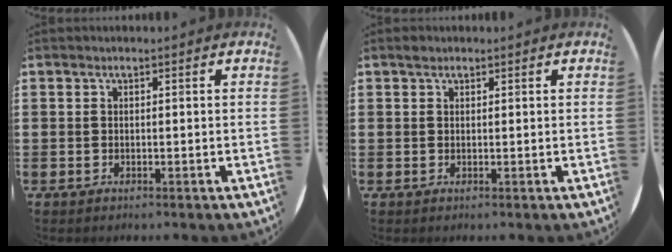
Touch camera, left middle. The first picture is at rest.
{"total": 0.6, "force": [0.6, 0.3, 0.1], "torque": [0.004, -0.002, 0.009]}